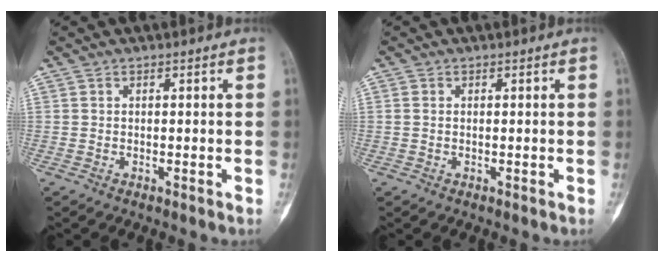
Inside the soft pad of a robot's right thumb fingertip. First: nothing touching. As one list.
[{"total": 0.6, "force": [-0.1, 0.4, 0.5], "torque": [-0.012, -0.001, -0.002]}]